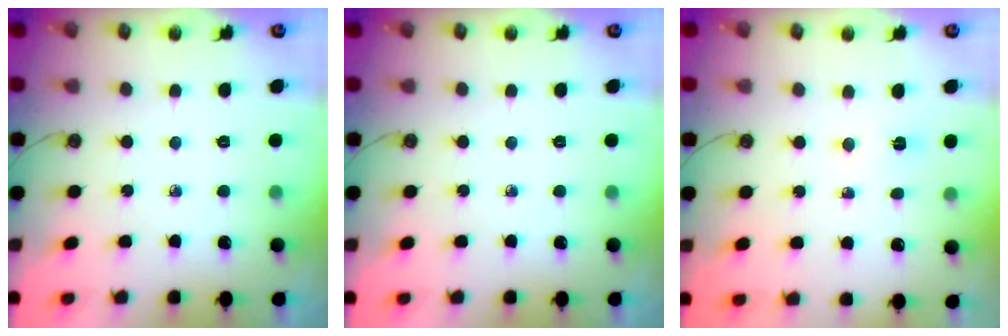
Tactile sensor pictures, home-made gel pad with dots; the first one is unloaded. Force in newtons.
{"total": 0.0}
{"total": 2.6, "press": 2.6, "slide": 0.3}